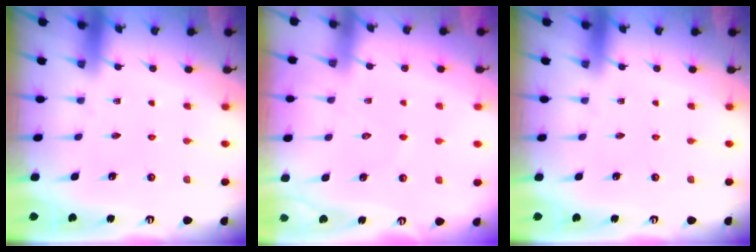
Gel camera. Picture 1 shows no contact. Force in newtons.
{"total": 4.9, "press": 4.9, "slide": 0.7}
{"total": 0.0}